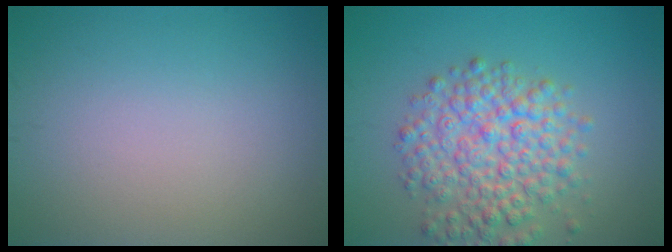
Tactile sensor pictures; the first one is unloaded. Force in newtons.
{"total": 6.3, "press": 6.3, "slide": 0.3}